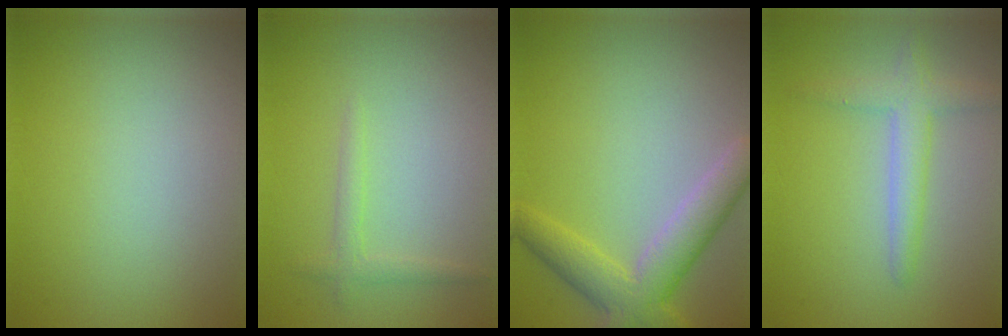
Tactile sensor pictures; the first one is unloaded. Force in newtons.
{"total": 1.3, "press": 1.3, "slide": 0.1}
{"total": 4.9, "press": 4.9, "slide": 0.3}
{"total": 2.6, "press": 2.6, "slide": 0.2}